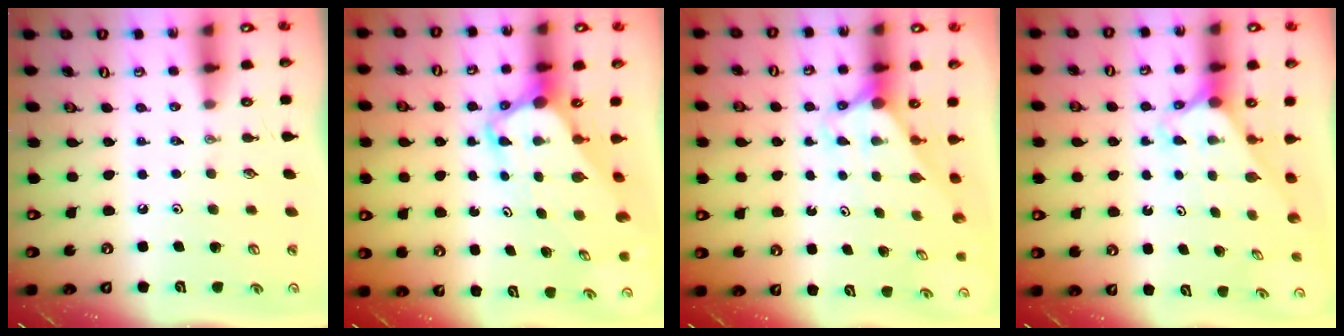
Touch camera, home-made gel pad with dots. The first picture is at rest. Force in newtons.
{"total": 4.8, "press": 4.8, "slide": 0.4}
{"total": 2.8, "press": 2.8, "slide": 0.0}
{"total": 2.2, "press": 2.2, "slide": 0.2}